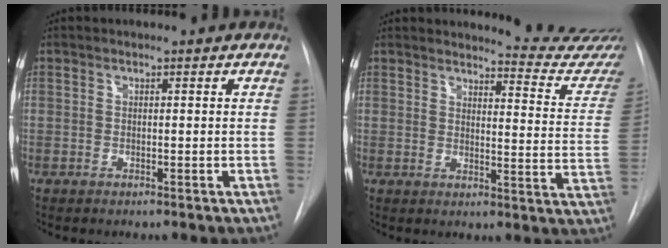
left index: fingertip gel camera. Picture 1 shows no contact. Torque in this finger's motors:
{"motor_torque": [0.97, -1.17, -0.06, -0.01]}